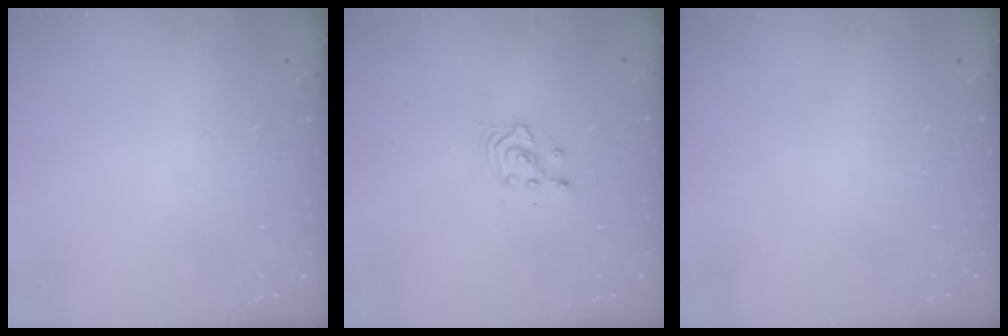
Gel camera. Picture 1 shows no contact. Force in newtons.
{"total": 3.4, "press": 3.4, "slide": 0.4}
{"total": 0.0}